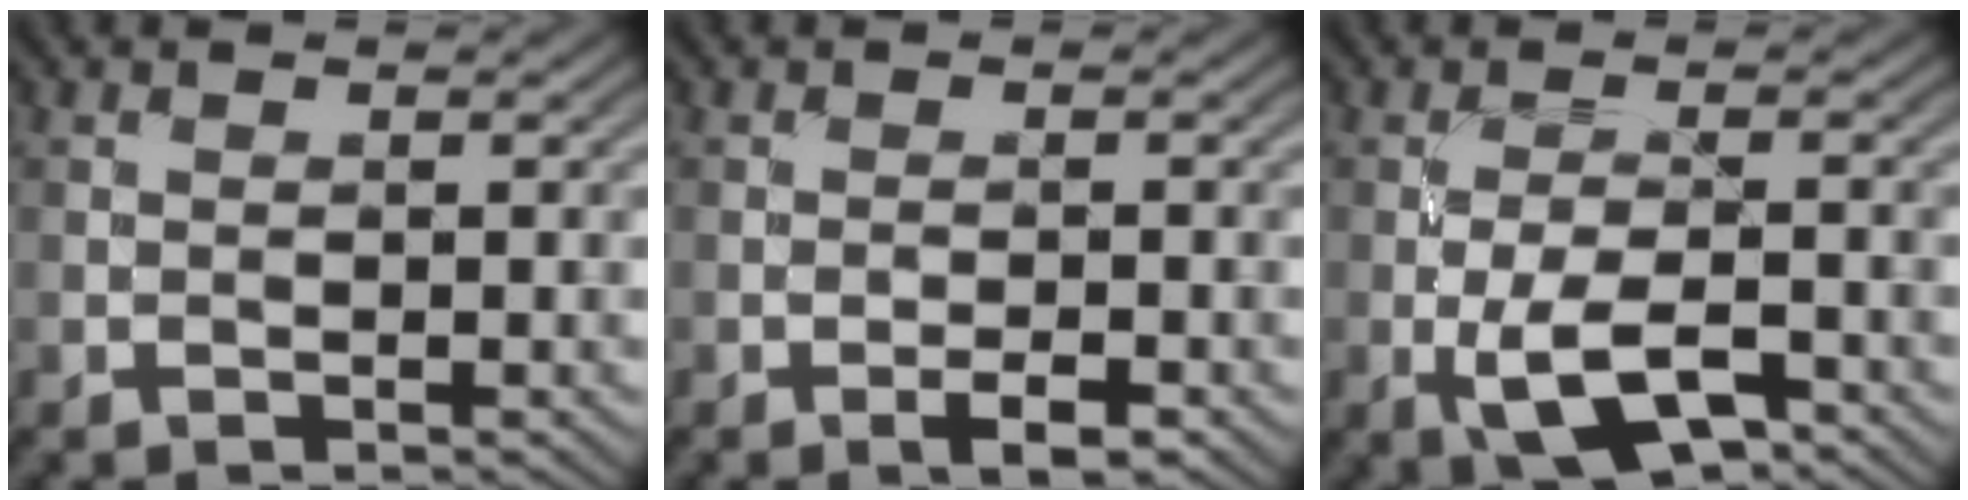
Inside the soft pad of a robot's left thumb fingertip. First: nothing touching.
{"total": 2.3, "force": [-1.2, 0.6, 1.8], "torque": [-0.034, 0.002, -0.024]}
{"total": 6.3, "force": [-2.6, 2.3, 5.3], "torque": [-0.104, 0.001, -0.052]}